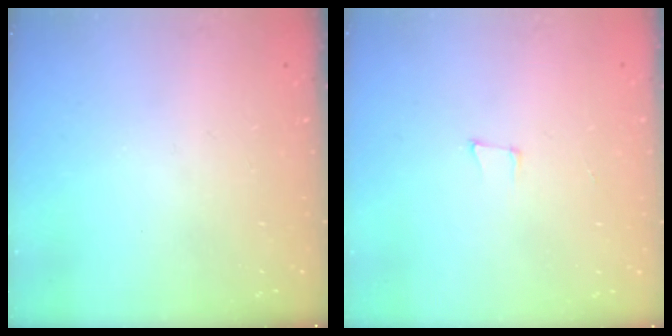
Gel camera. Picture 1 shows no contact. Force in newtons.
{"total": 4.1, "press": 3.2, "slide": 2.7}